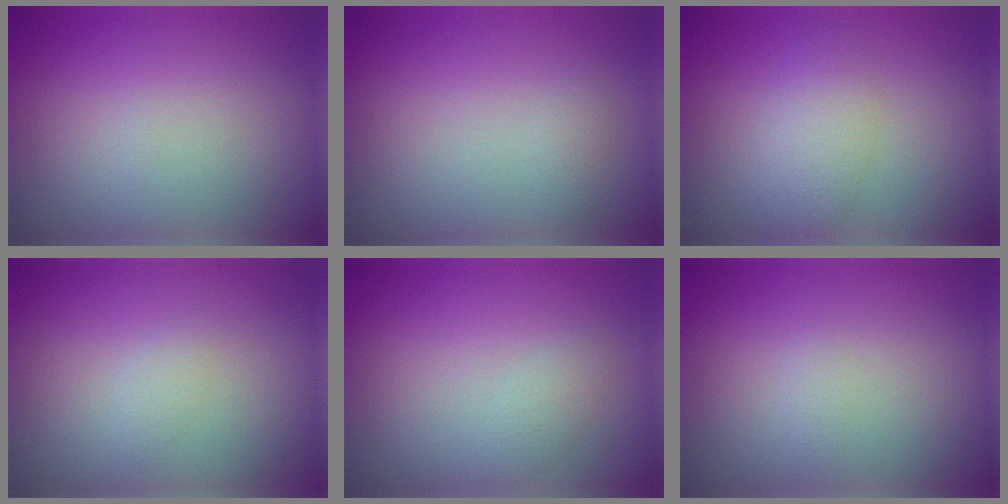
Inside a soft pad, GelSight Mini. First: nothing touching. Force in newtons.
{"total": 0.7, "press": 0.7, "slide": 0.1}
{"total": 3.2, "press": 3.2, "slide": 0.0}
{"total": 0.9, "press": 0.9, "slide": 0.0}
{"total": 1.1, "press": 1.1, "slide": 0.0}
{"total": 0.7, "press": 0.7, "slide": 0.0}